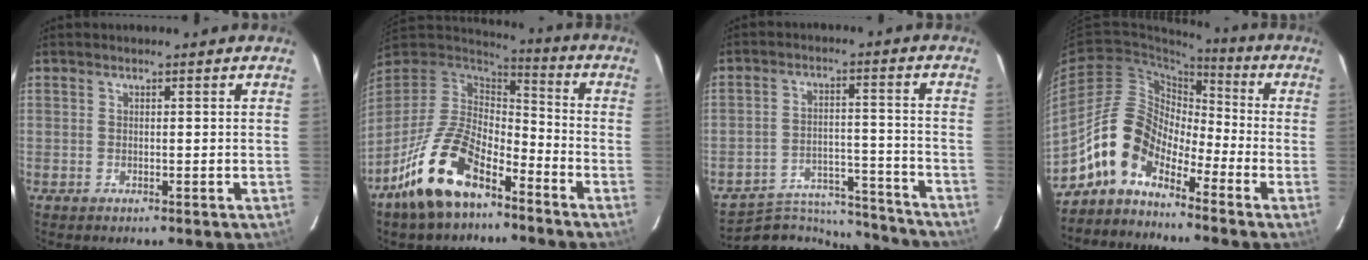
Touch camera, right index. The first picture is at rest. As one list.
[{"total": 16.7, "force": [-10.4, 7.7, 10.6], "torque": [-0.218, -0.006, -0.191]}, {"total": 15.2, "force": [-14.6, 3.7, 2.2], "torque": [-0.049, 0.030, -0.209]}, {"total": 10.3, "force": [-7.0, 5.6, 4.9], "torque": [-0.089, 0.031, -0.146]}]